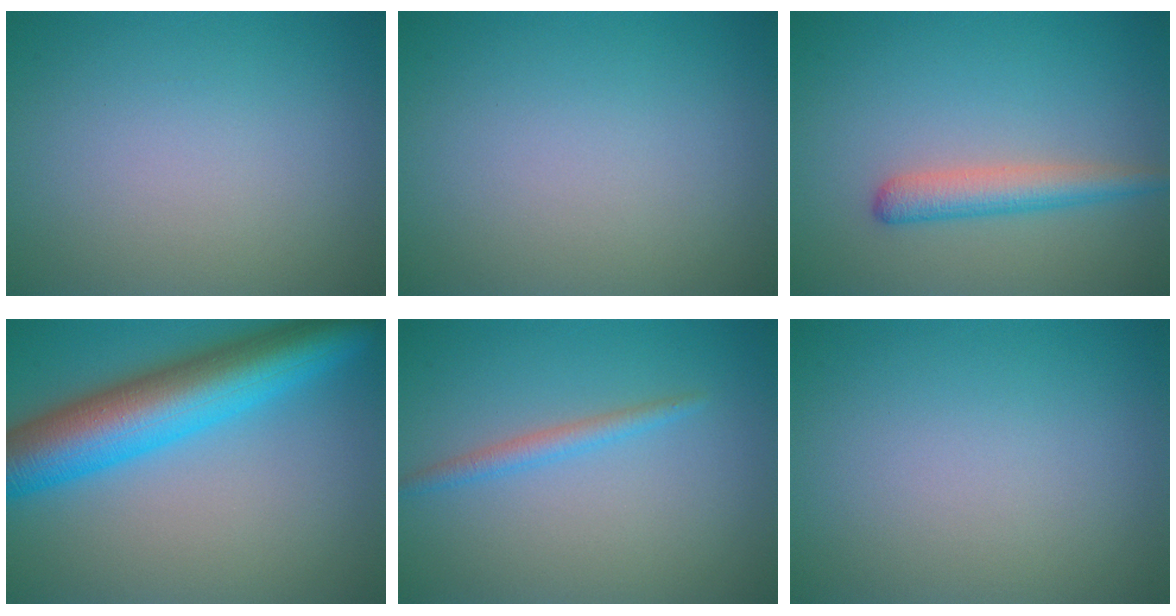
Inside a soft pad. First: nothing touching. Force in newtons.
{"total": 0.0}
{"total": 2.9, "press": 2.9, "slide": 0.1}
{"total": 10.3, "press": 10.3, "slide": 0.4}
{"total": 1.6, "press": 1.6, "slide": 0.1}
{"total": 0.0}